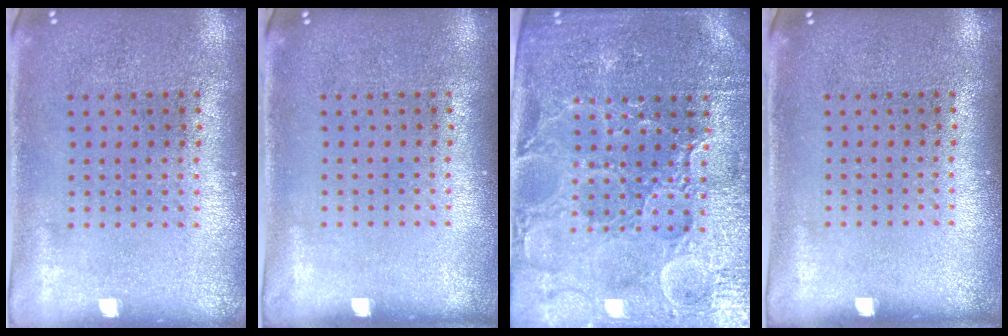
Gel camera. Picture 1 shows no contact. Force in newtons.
{"total": 0.0}
{"total": 4.2, "press": 4.1, "slide": 1.1}
{"total": 0.0}